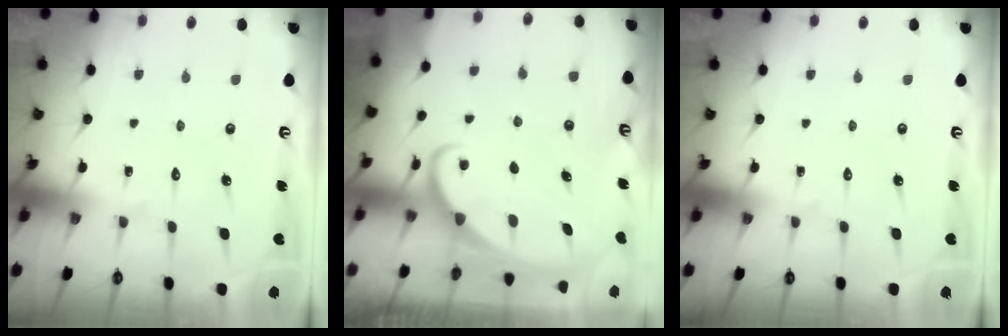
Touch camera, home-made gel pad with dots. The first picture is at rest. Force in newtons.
{"total": 2.4, "press": 2.4, "slide": 0.3}
{"total": 0.0}